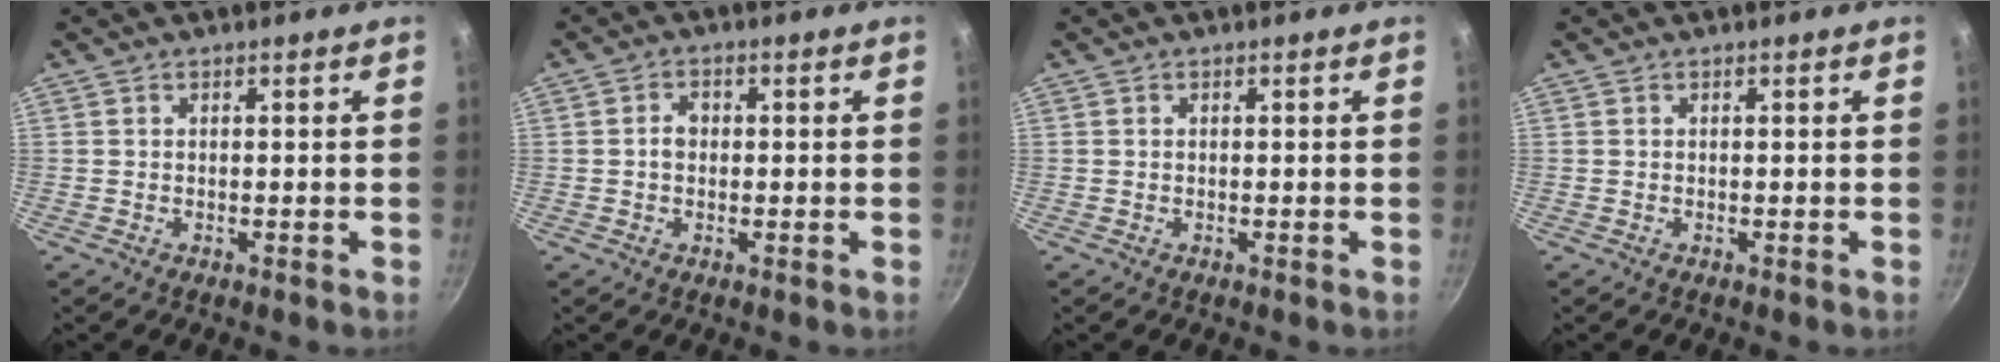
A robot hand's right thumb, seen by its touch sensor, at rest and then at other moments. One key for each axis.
{"total": 2.7, "fx": 0.0, "fy": 2.1, "fz": 1.7, "tx": -0.018, "ty": 0.010, "tz": -0.001}
{"total": 0.0}
{"total": 0.0}